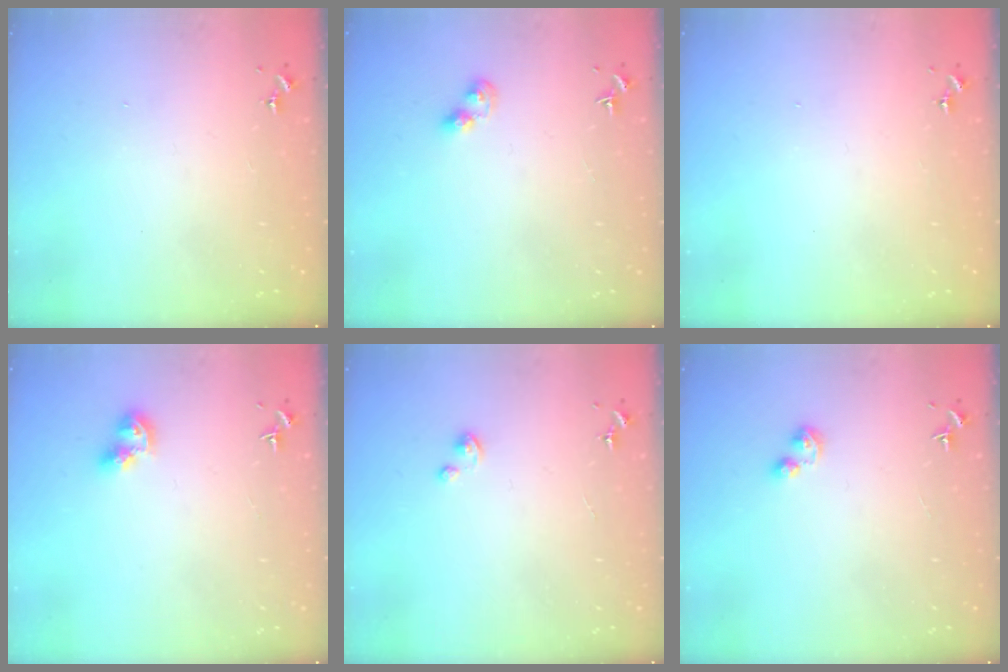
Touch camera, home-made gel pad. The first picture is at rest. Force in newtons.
{"total": 5.0, "press": 4.9, "slide": 0.4}
{"total": 0.0}
{"total": 8.3, "press": 8.3, "slide": 1.0}
{"total": 1.8, "press": 1.8, "slide": 0.2}
{"total": 4.1, "press": 4.1, "slide": 0.5}